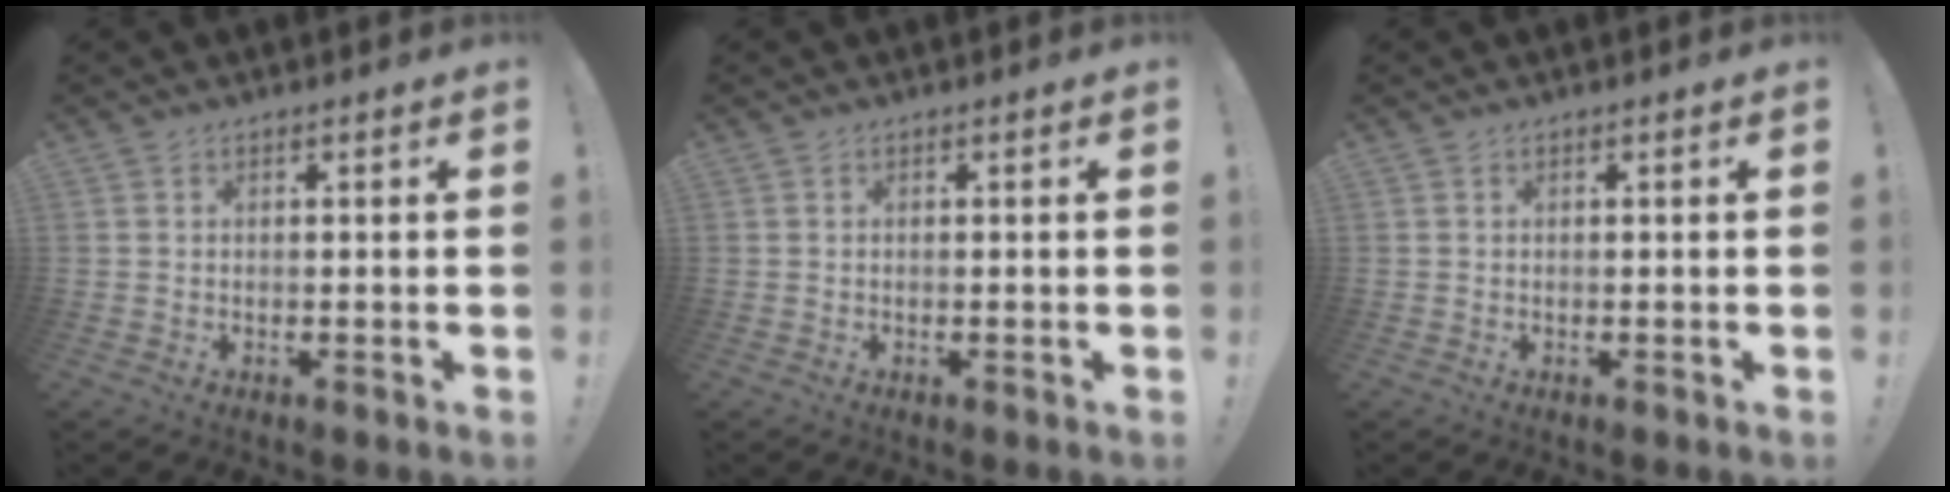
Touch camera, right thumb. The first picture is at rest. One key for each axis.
{"total": 0.0}
{"total": 0.0}